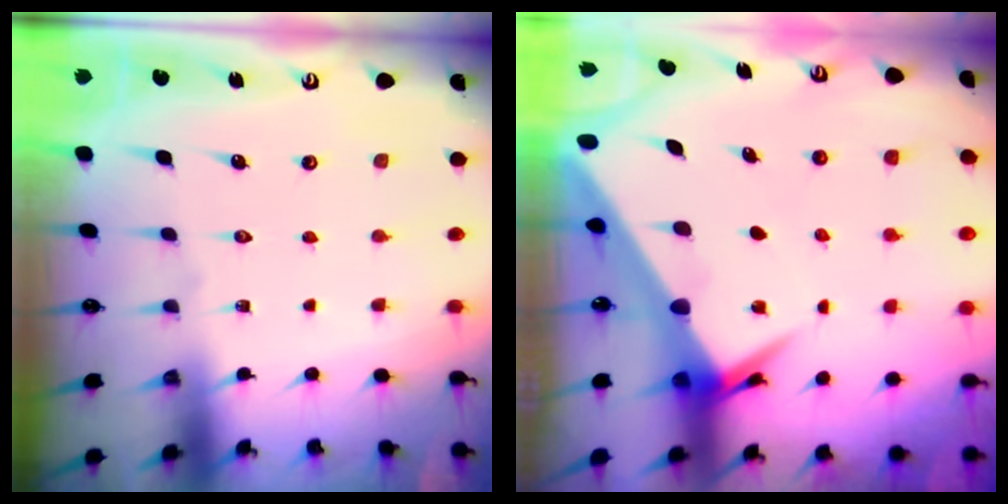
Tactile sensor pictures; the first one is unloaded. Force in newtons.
{"total": 5.6, "press": 5.5, "slide": 0.6}